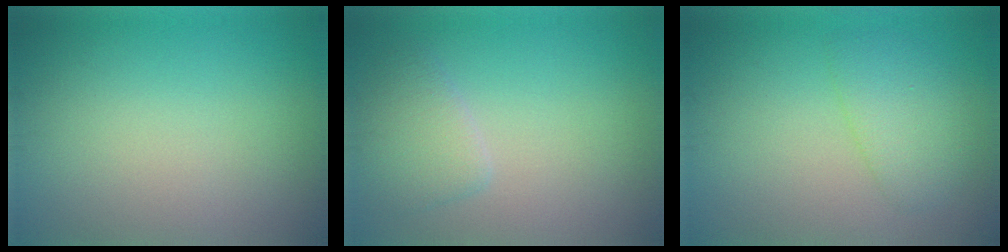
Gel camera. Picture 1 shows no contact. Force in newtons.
{"total": 2.5, "press": 2.5, "slide": 0.2}
{"total": 2.7, "press": 2.7, "slide": 0.3}